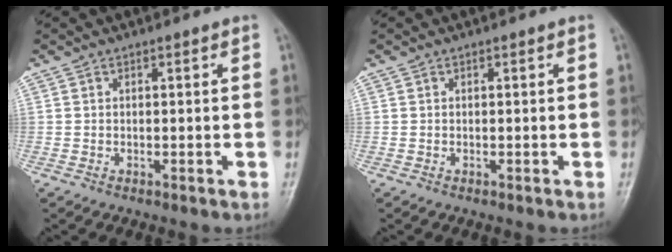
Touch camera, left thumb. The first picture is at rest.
{"total": 0.0}